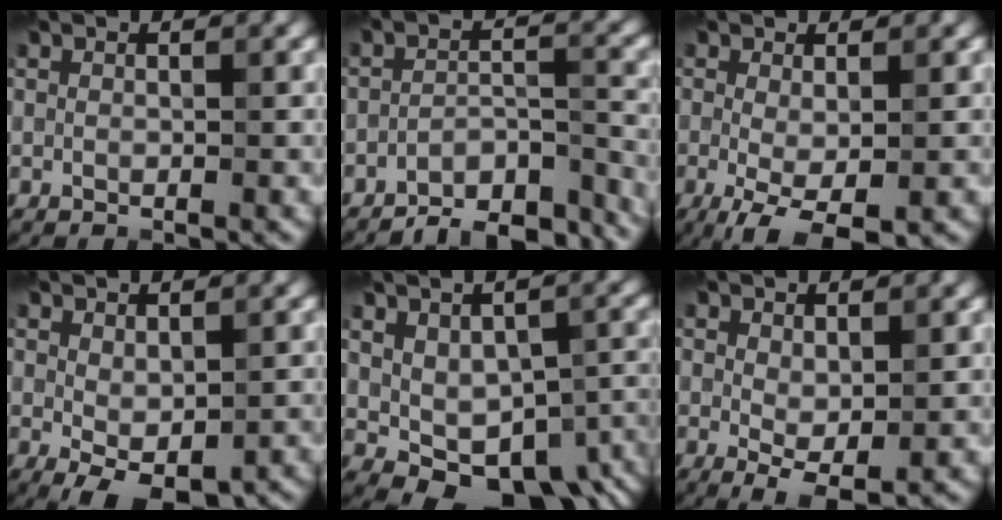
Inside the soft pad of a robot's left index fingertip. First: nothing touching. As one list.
[{"total": 7.7, "force": [-7.0, 2.0, 2.6], "torque": [-0.031, -0.006, -0.104]}, {"total": 4.2, "force": [-1.2, 1.3, 3.8], "torque": [-0.076, -0.011, -0.020]}, {"total": 4.1, "force": [-0.9, 2.1, 3.4], "torque": [-0.050, -0.013, -0.004]}, {"total": 10.1, "force": [-2.4, 5.9, 7.8], "torque": [-0.097, -0.015, -0.014]}, {"total": 2.4, "force": [0.2, 1.1, 2.2], "torque": [-0.035, -0.006, 0.009]}]